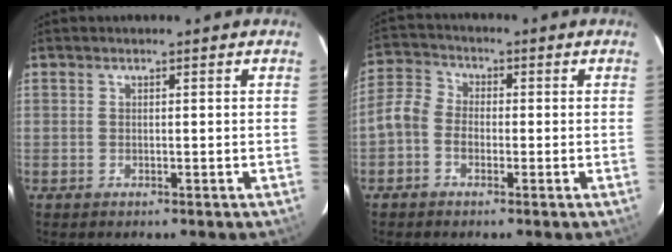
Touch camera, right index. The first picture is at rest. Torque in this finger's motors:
{"motor_torque": [0.43, -0.32, 0.37, 0.07]}